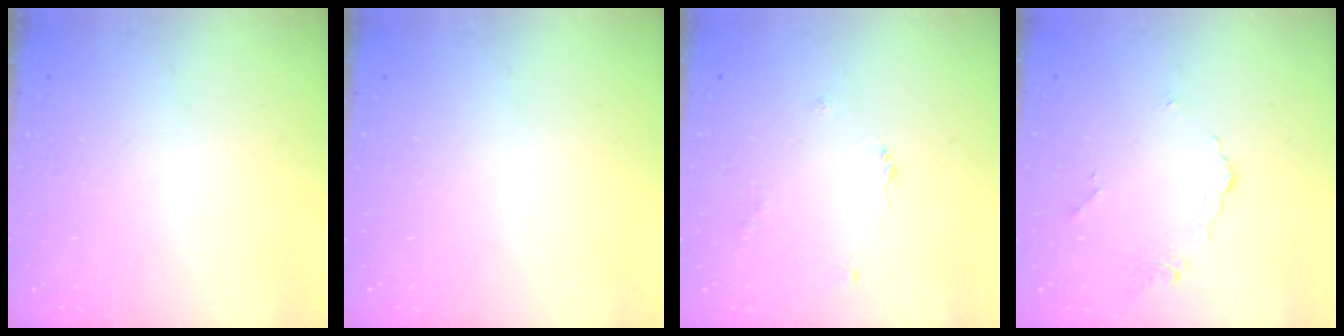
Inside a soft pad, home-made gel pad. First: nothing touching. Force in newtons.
{"total": 0.0}
{"total": 2.6, "press": 2.6, "slide": 0.4}
{"total": 3.1, "press": 3.0, "slide": 0.8}